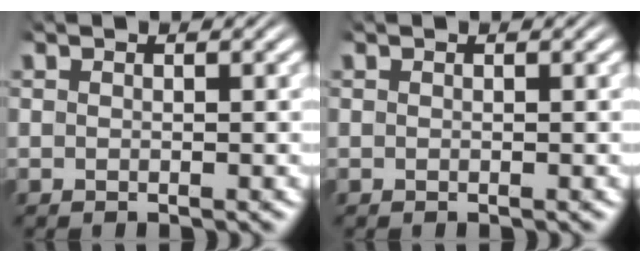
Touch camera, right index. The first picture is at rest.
{"total": 0.0}